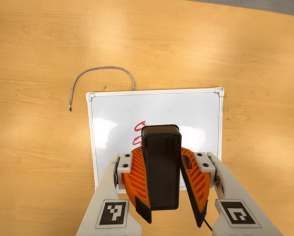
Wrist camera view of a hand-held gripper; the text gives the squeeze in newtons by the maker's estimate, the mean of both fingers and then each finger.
{"total": 8.8, "left": 9.1, "right": 8.6}